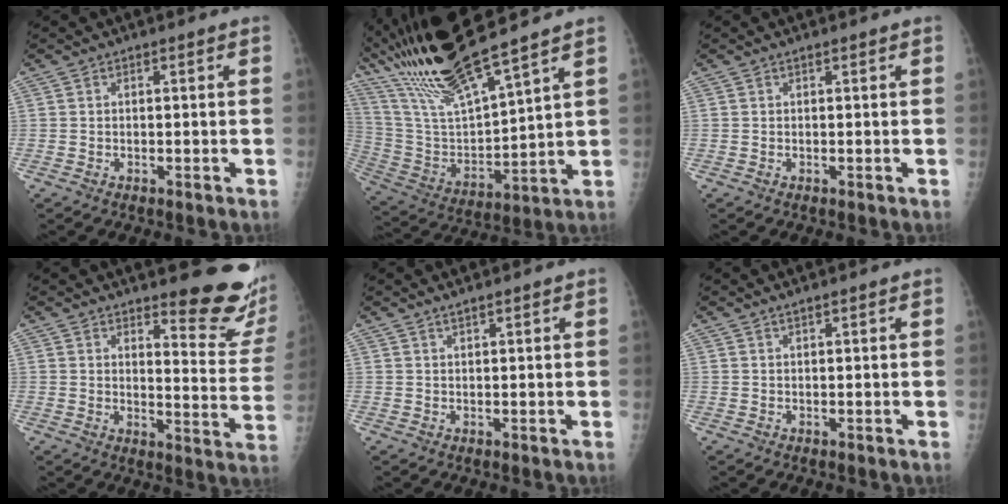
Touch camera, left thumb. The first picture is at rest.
{"total": 20.6, "force": [16.4, 1.8, 12.4], "torque": [-0.221, -0.063, 0.323]}
{"total": 0.0}
{"total": 14.2, "force": [11.6, 3.0, 7.7], "torque": [-0.065, -0.117, 0.140]}
{"total": 1.3, "force": [1.1, 0.0, 0.7], "torque": [-0.006, -0.002, 0.022]}
{"total": 0.7, "force": [0.6, 0.0, 0.5], "torque": [-0.002, 0.000, 0.014]}